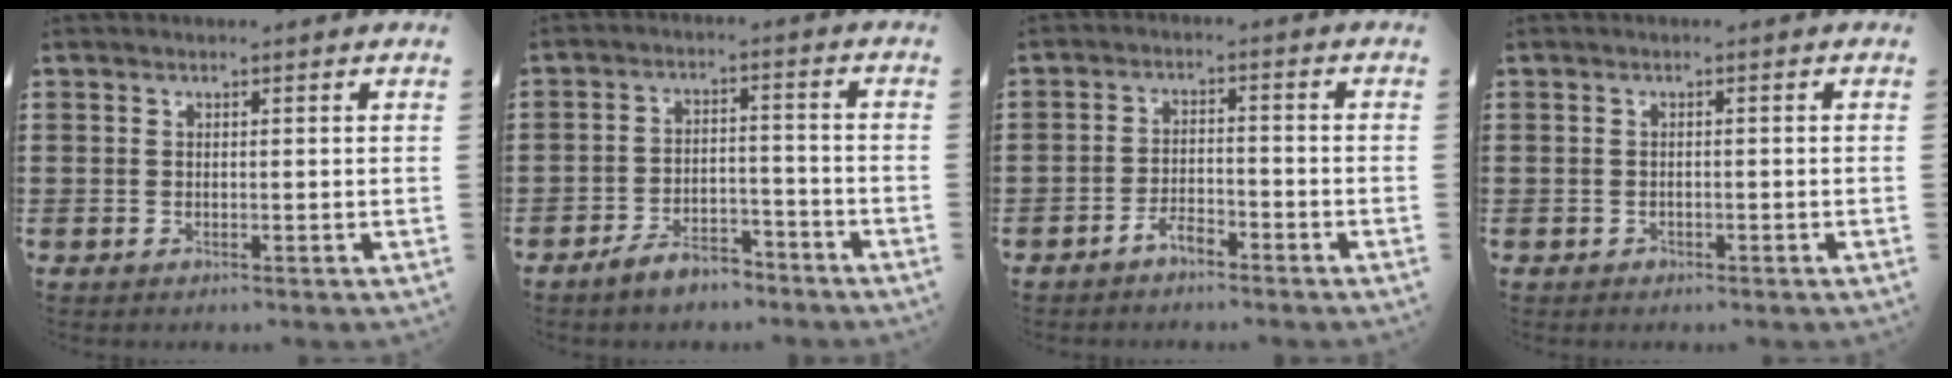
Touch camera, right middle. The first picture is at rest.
{"total": 4.9, "force": [-4.5, 1.2, 1.5], "torque": [-0.029, 0.012, -0.090]}
{"total": 3.2, "force": [-2.8, 0.9, 1.3], "torque": [-0.034, 0.006, -0.058]}
{"total": 0.6, "force": [-0.4, 0.5, 0.1], "torque": [-0.003, 0.004, -0.009]}